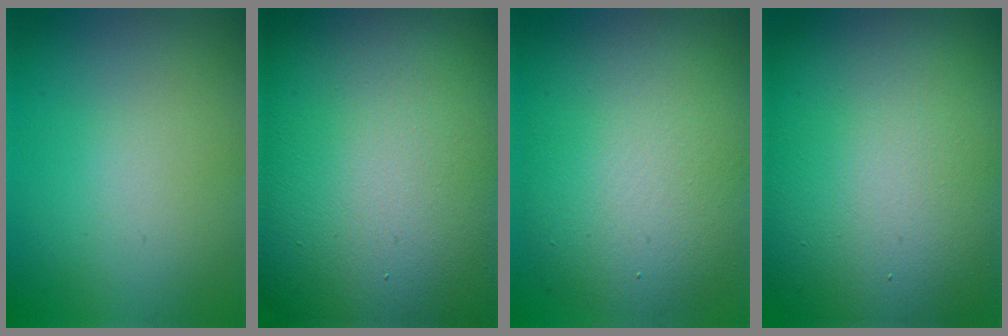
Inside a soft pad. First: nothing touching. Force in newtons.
{"total": 28.7, "press": 28.7, "slide": 0.9}
{"total": 10.3, "press": 10.3, "slide": 0.6}
{"total": 18.6, "press": 18.6, "slide": 0.9}